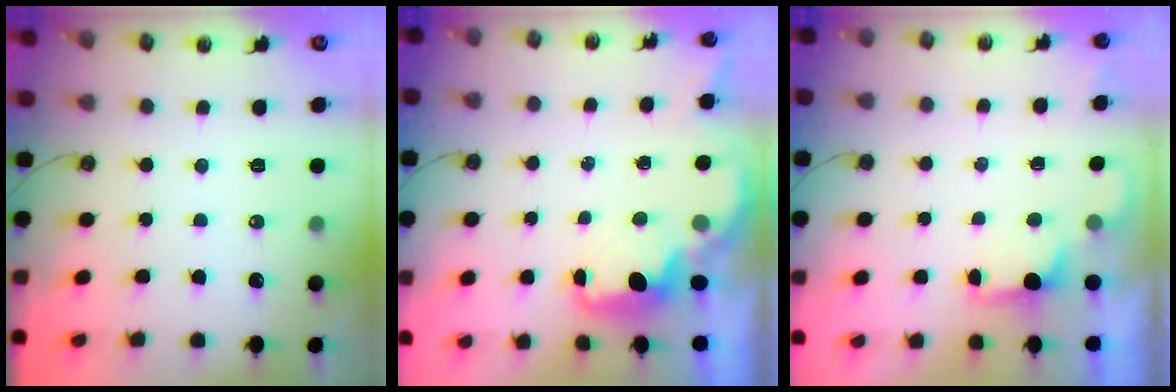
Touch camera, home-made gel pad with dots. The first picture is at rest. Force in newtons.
{"total": 1.6, "press": 1.5, "slide": 0.7}
{"total": 0.9, "press": 0.4, "slide": 0.8}